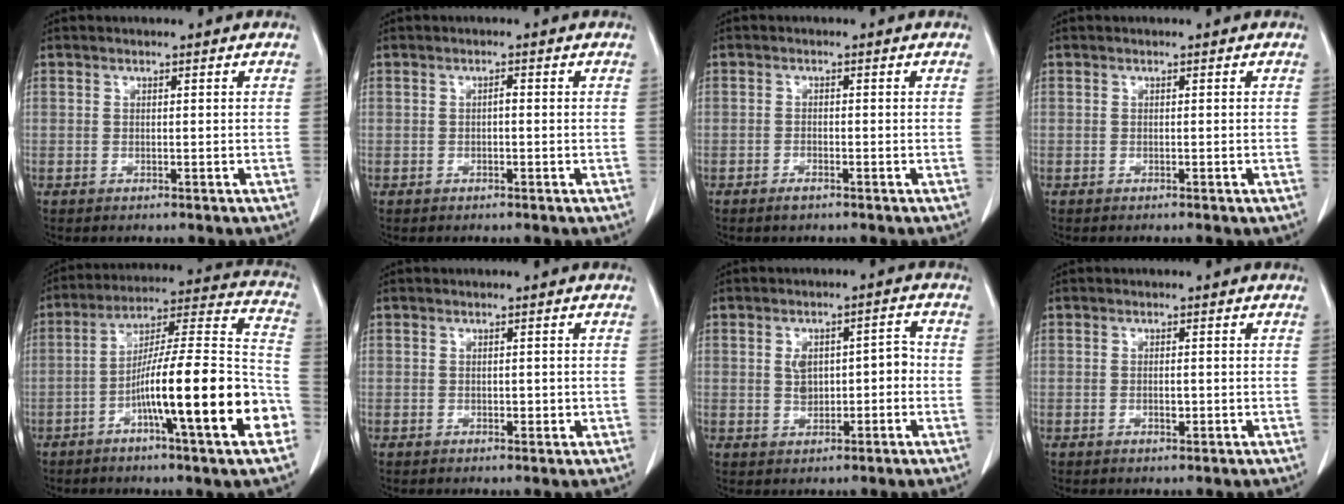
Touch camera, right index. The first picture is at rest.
{"total": 0.7, "force": [-0.1, 0.2, 0.6], "torque": [-0.012, 0.003, -0.003]}
{"total": 1.4, "force": [-1.1, 0.3, 0.8], "torque": [-0.021, -0.003, -0.014]}
{"total": 0.6, "force": [-0.5, 0.0, 0.3], "torque": [-0.007, -0.002, -0.007]}
{"total": 20.6, "force": [-7.2, 1.0, 19.3], "torque": [-0.271, 0.007, -0.116]}
{"total": 1.1, "force": [-0.1, 0.7, 0.8], "torque": [-0.008, 0.000, 0.001]}
{"total": 5.3, "force": [-0.3, 3.1, 4.4], "torque": [-0.067, 0.025, 0.003]}
{"total": 1.3, "force": [-0.3, 0.5, 1.1], "torque": [-0.021, 0.000, -0.003]}